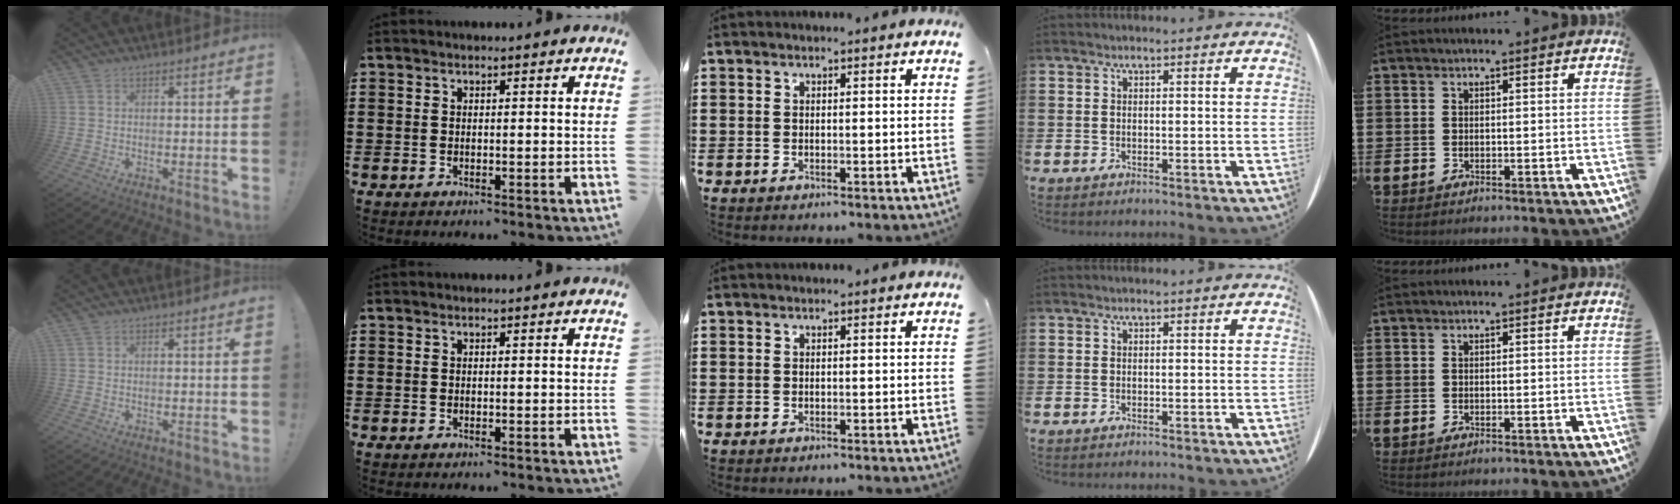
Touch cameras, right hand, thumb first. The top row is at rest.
{}